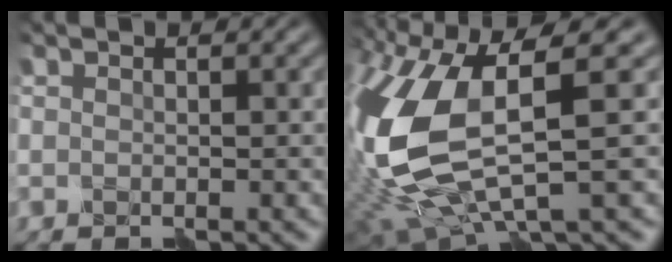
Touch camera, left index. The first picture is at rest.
{"total": 12.1, "force": [0.9, 5.0, 11.0], "torque": [-0.265, -0.023, 0.024]}